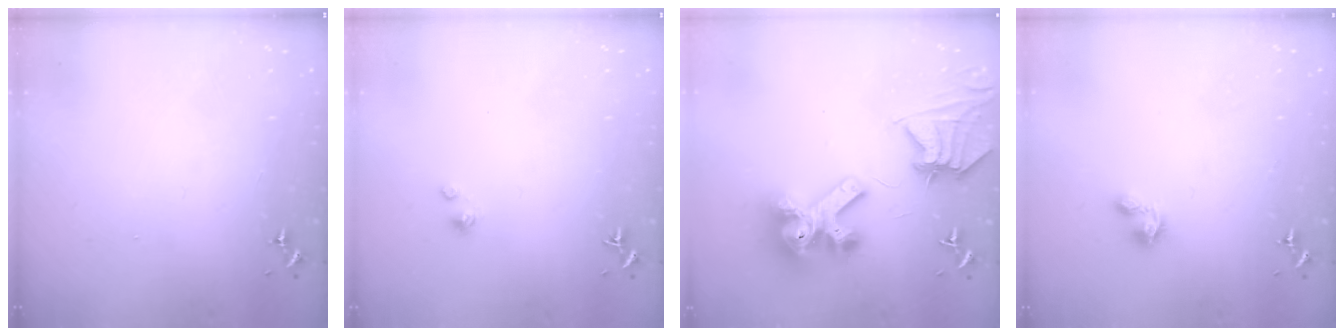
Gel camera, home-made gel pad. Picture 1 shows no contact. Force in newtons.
{"total": 2.1, "press": 2.1, "slide": 0.2}
{"total": 16.2, "press": 16.1, "slide": 2.1}
{"total": 2.3, "press": 2.3, "slide": 0.4}